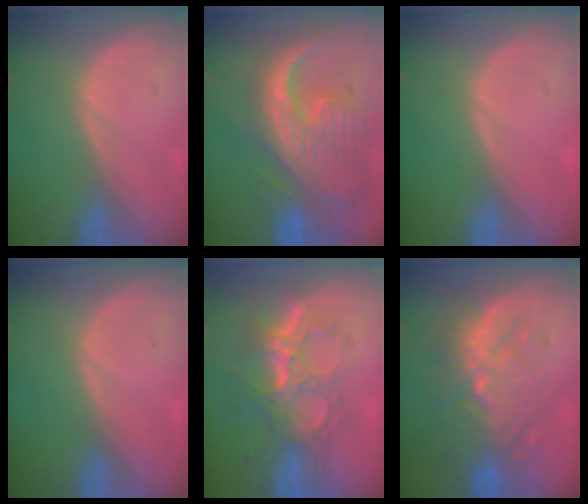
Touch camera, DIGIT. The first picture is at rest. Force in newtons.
{"total": 13.4, "press": 11.5, "slide": 6.8}
{"total": 0.0}
{"total": 0.0}
{"total": 9.0, "press": 8.0, "slide": 4.0}
{"total": 9.1, "press": 9.0, "slide": 1.7}